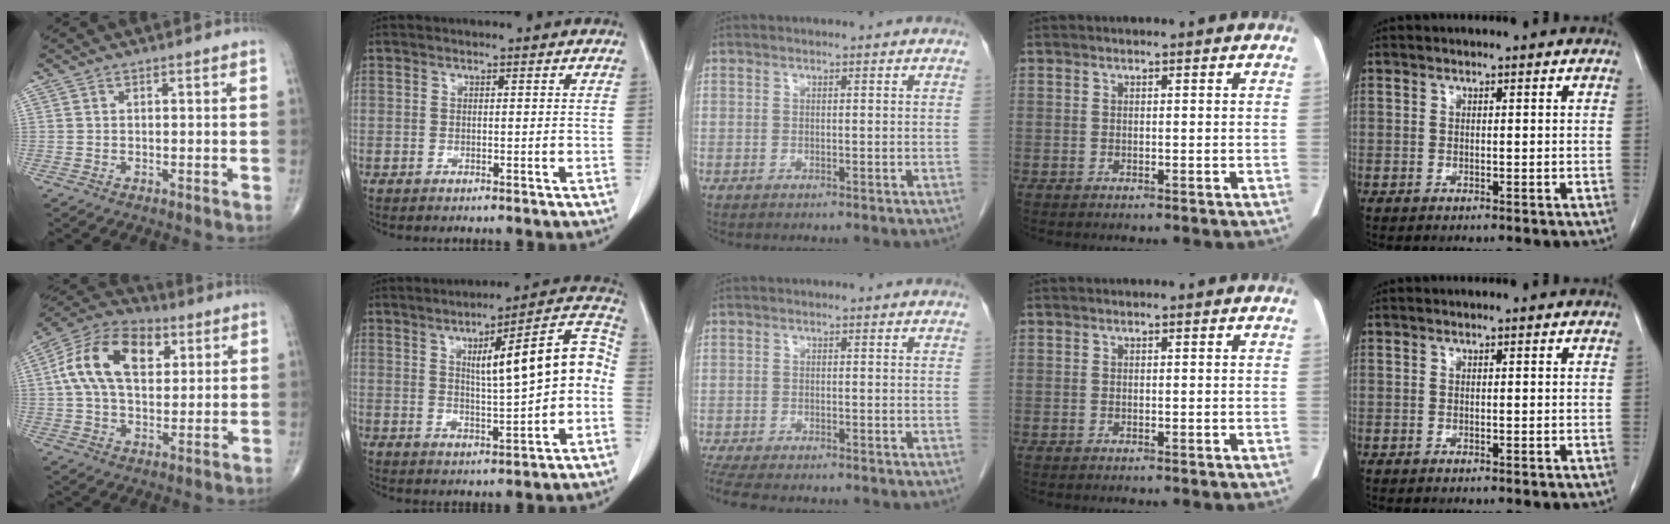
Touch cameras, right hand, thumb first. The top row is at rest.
{"thumb": {"total": 16.2, "force": [4.4, 10.0, 12.0], "torque": [-0.198, 0.009, 0.068]}, "index": {"total": 12.9, "force": [0.8, 2.1, 12.7], "torque": [-0.172, 0.035, 0.014]}, "middle": {"total": 8.6, "force": [-7.3, 2.1, 4.0], "torque": [-0.067, -0.008, -0.112]}}